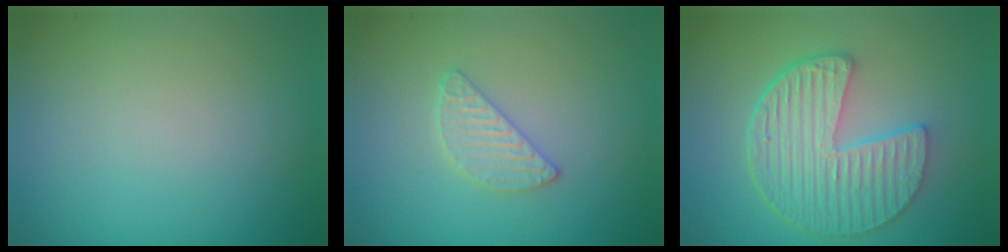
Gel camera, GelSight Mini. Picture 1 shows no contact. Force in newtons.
{"total": 2.0, "press": 2.0, "slide": 0.2}
{"total": 6.3, "press": 4.8, "slide": 4.1}